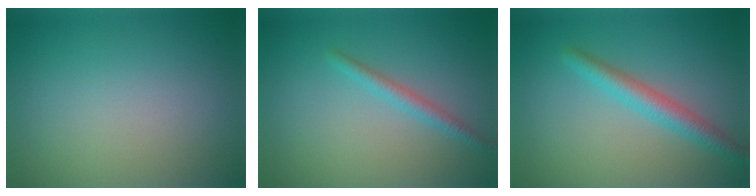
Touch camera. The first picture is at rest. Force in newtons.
{"total": 1.8, "press": 1.8, "slide": 0.1}
{"total": 3.1, "press": 3.1, "slide": 0.1}